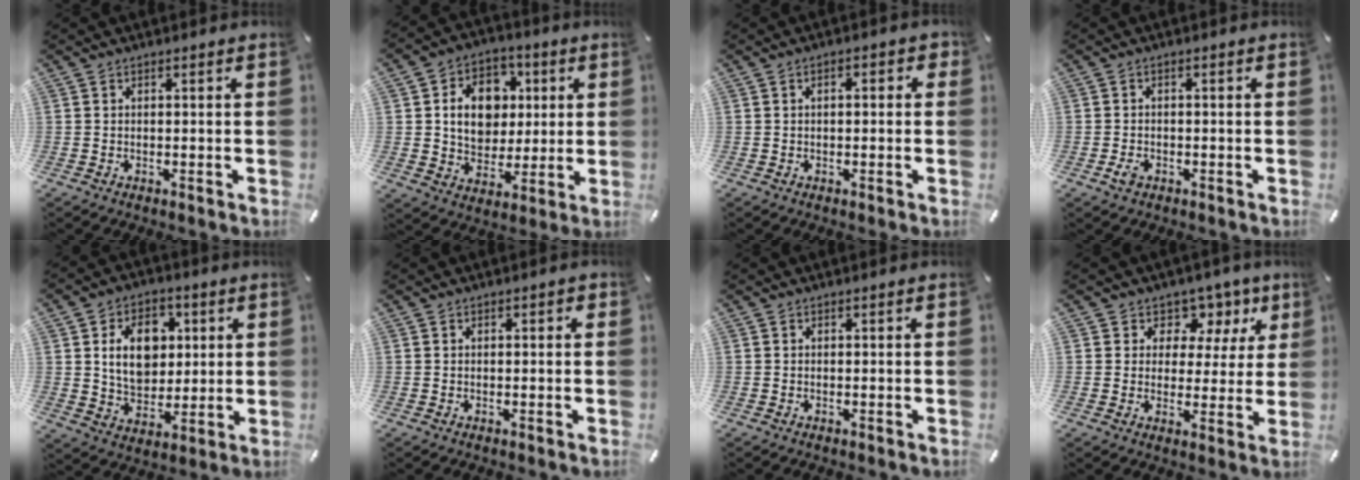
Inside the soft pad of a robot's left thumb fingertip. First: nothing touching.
{"total": 12.9, "force": [1.8, 11.0, 6.4], "torque": [-0.105, 0.010, 0.040]}
{"total": 2.5, "force": [-0.4, 1.3, 2.1], "torque": [-0.030, 0.006, -0.010]}
{"total": 2.2, "force": [-1.1, 1.4, 1.4], "torque": [-0.032, 0.003, -0.021]}
{"total": 12.0, "force": [2.8, 9.6, 6.8], "torque": [-0.110, 0.006, 0.050]}
{"total": 0.8, "force": [0.1, 0.5, 0.7], "torque": [-0.012, 0.004, 0.000]}
{"total": 0.0}
{"total": 8.4, "force": [4.4, 6.6, 2.8], "torque": [-0.028, -0.035, 0.075]}